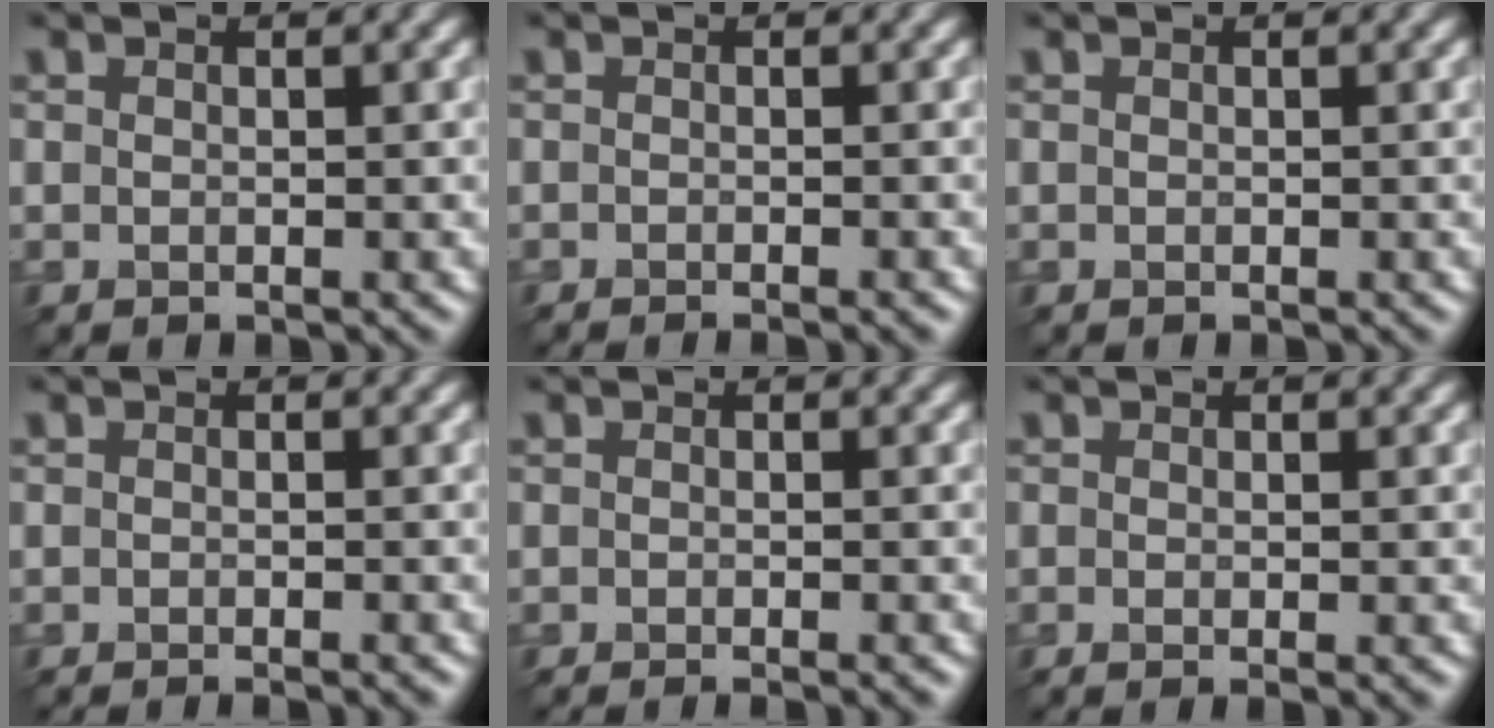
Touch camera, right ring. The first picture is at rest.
{"total": 1.7, "force": [-1.2, 0.4, 1.1], "torque": [-0.004, -0.006, -0.017]}
{"total": 0.0}
{"total": 1.9, "force": [-1.4, 0.4, 1.2], "torque": [-0.003, -0.003, -0.019]}
{"total": 2.1, "force": [-1.3, 0.6, 1.6], "torque": [-0.004, -0.005, -0.017]}
{"total": 1.7, "force": [-0.4, 0.7, 1.6], "torque": [-0.013, -0.006, -0.010]}